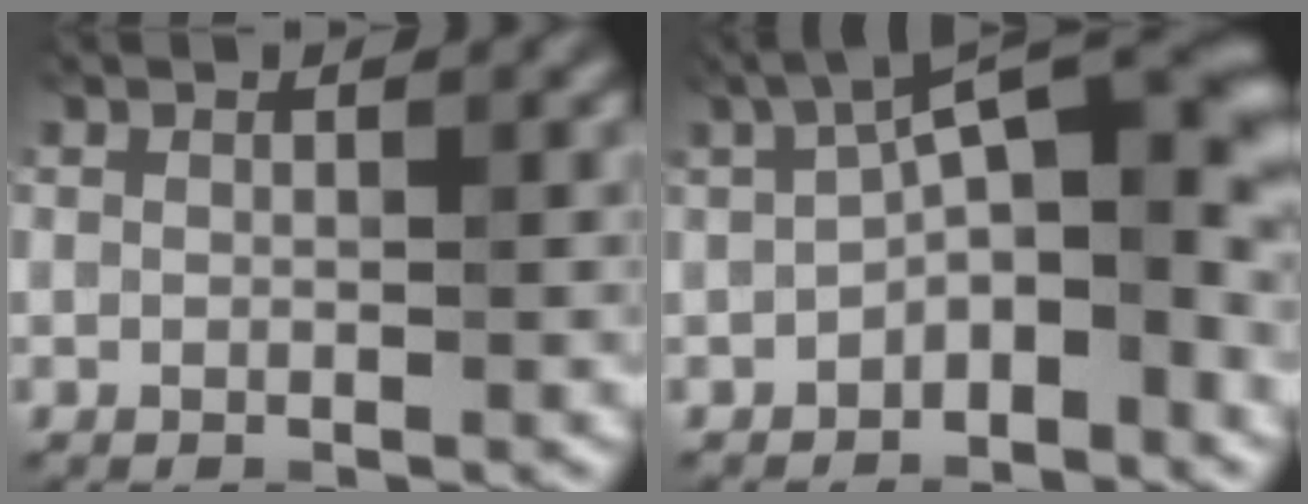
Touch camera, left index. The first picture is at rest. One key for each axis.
{"total": 7.4, "fx": -1.2, "fy": 2.6, "fz": 6.8, "tx": -0.115, "ty": 0.026, "tz": -0.005}